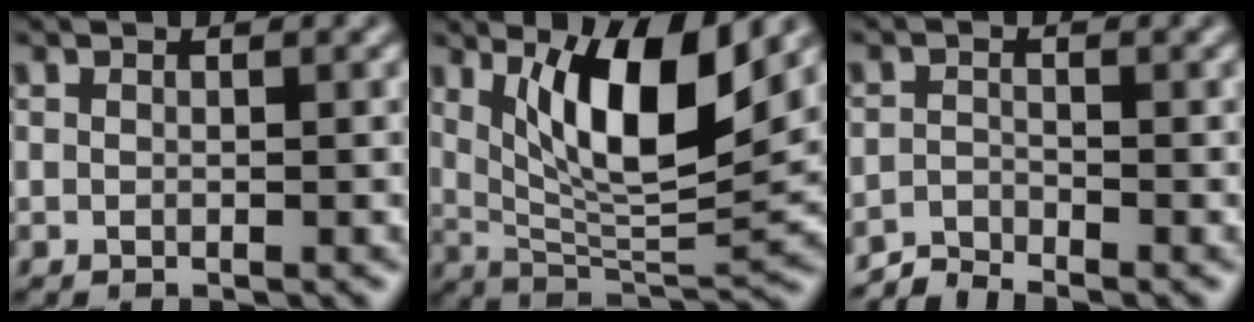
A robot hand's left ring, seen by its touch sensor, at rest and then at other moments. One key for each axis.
{"total": 9.2, "fx": 3.6, "fy": 2.6, "fz": 8.0, "tx": -0.134, "ty": -0.019, "tz": 0.067}
{"total": 1.9, "fx": -1.9, "fy": 0.0, "fz": 0.1, "tx": -0.001, "ty": 0.000, "tz": -0.045}